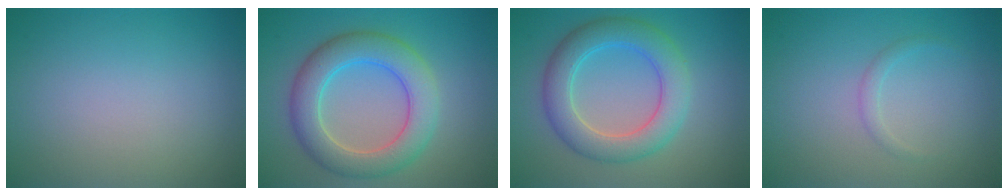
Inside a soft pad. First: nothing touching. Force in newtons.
{"total": 6.4, "press": 6.3, "slide": 0.2}
{"total": 5.6, "press": 5.6, "slide": 0.1}
{"total": 0.9, "press": 0.9, "slide": 0.0}